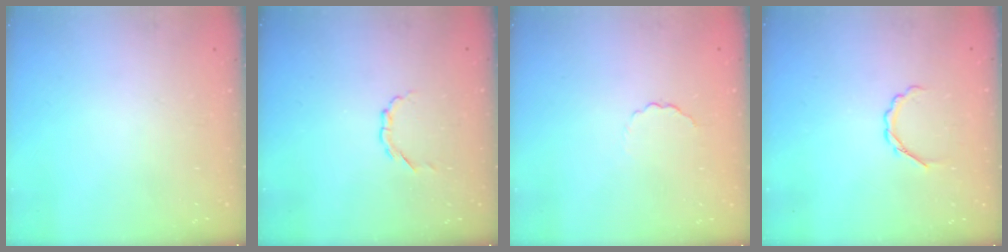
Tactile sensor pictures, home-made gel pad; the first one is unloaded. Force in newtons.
{"total": 2.7, "press": 2.5, "slide": 1.0}
{"total": 2.6, "press": 2.4, "slide": 0.9}
{"total": 3.0, "press": 2.8, "slide": 0.9}